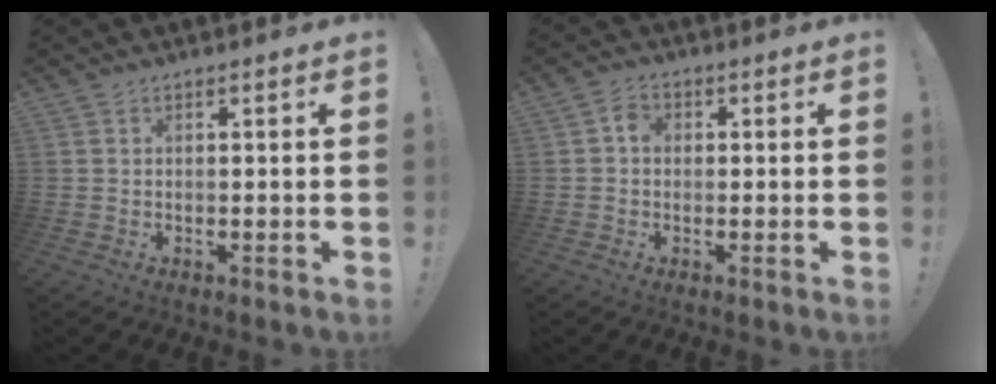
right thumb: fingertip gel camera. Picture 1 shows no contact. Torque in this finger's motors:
{"motor_torque": [0.25, 0.16, 0.32, -0.10, -0.01]}